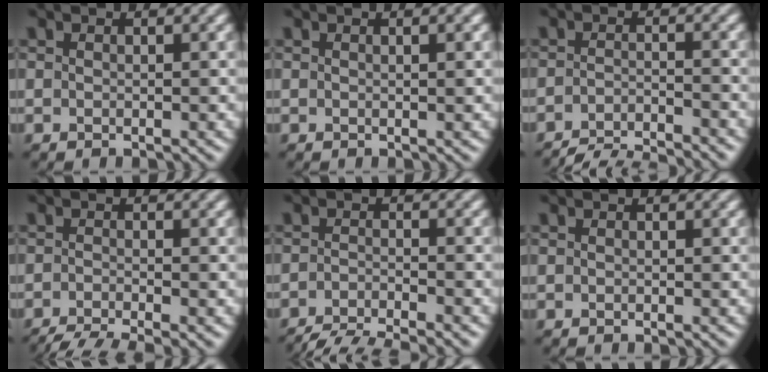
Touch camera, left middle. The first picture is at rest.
{"total": 1.1, "force": [0.4, 0.3, 1.0], "torque": [-0.013, 0.001, 0.000]}
{"total": 5.3, "force": [-5.0, 0.5, 1.6], "torque": [-0.030, -0.006, -0.086]}
{"total": 4.3, "force": [-3.5, 0.6, 2.4], "torque": [-0.039, -0.009, -0.064]}
{"total": 5.5, "force": [-5.0, 0.5, 2.1], "torque": [-0.044, -0.020, -0.084]}
{"total": 0.6, "force": [-0.1, -0.3, -0.6], "torque": [0.005, 0.002, 0.003]}